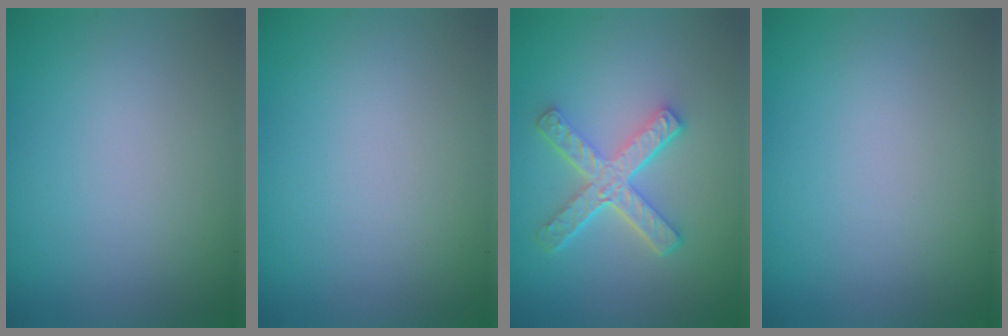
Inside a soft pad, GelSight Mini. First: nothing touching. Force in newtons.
{"total": 0.0}
{"total": 4.8, "press": 3.4, "slide": 3.4}
{"total": 0.0}